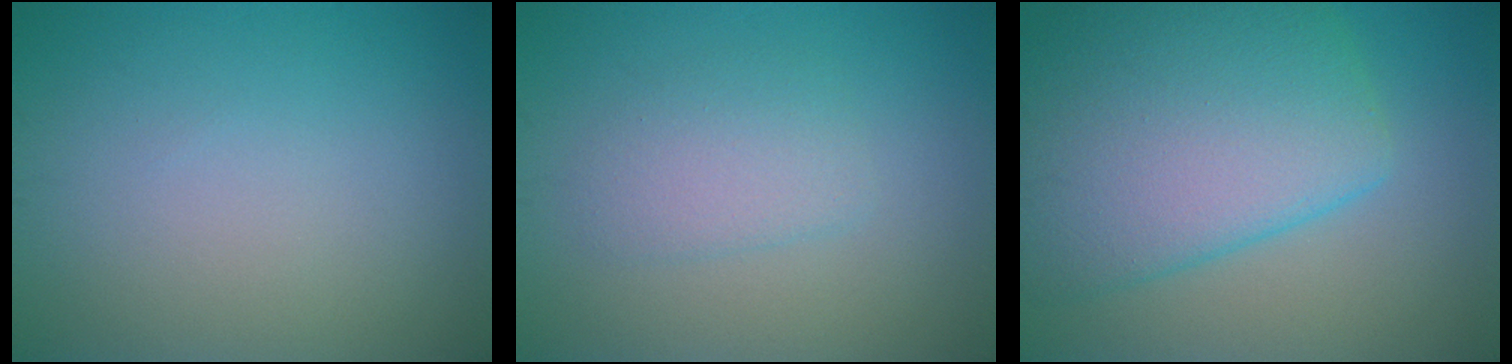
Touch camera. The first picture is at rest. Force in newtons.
{"total": 2.4, "press": 2.4, "slide": 0.1}
{"total": 10.3, "press": 10.3, "slide": 0.4}